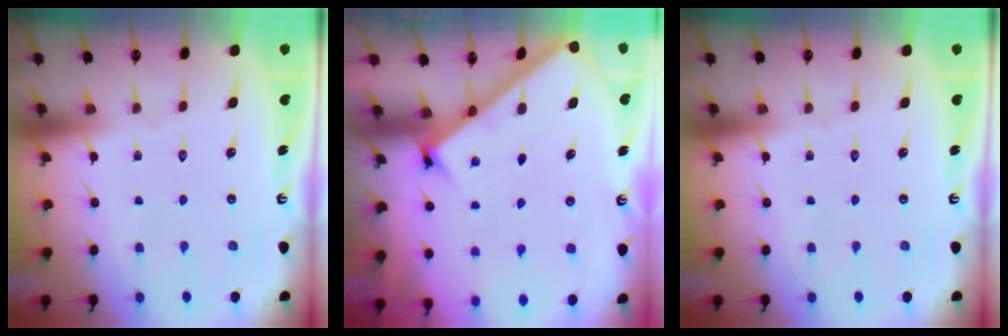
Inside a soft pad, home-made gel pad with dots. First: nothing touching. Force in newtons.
{"total": 2.3, "press": 2.3, "slide": 0.3}
{"total": 0.0}